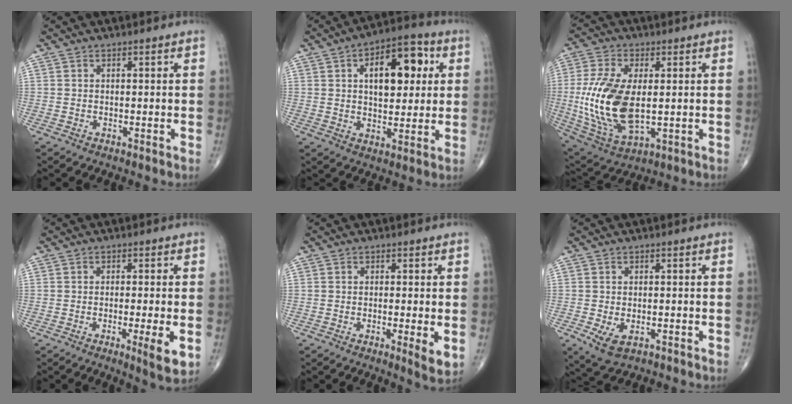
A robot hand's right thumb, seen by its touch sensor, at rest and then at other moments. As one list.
[{"total": 14.6, "force": [3.8, 7.8, 11.7], "torque": [-0.131, 0.009, 0.053]}, {"total": 17.7, "force": [-0.1, 9.1, 15.2], "torque": [-0.325, -0.012, 0.011]}, {"total": 5.8, "force": [-1.6, 0.7, 5.5], "torque": [-0.086, -0.014, -0.026]}, {"total": 4.2, "force": [-0.7, 0.7, 4.0], "torque": [-0.068, -0.014, -0.014]}, {"total": 4.5, "force": [-1.5, 2.5, 3.5], "torque": [-0.065, -0.003, -0.018]}]